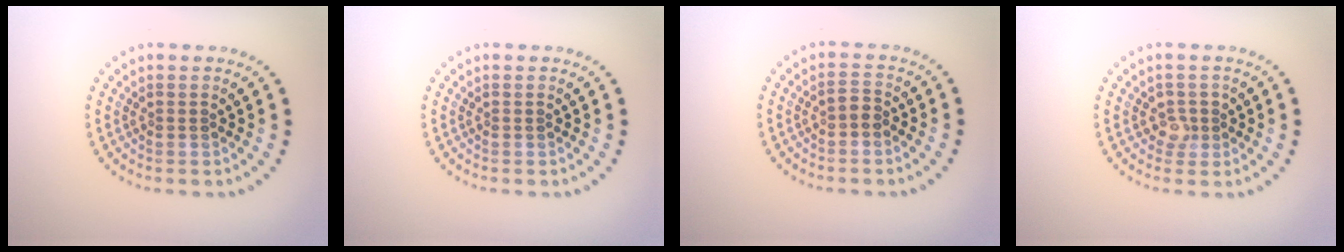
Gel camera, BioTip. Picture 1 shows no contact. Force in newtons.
{"total": 0.0}
{"total": 1.3, "press": 1.2, "slide": 0.5}
{"total": 1.6, "press": 1.3, "slide": 0.8}